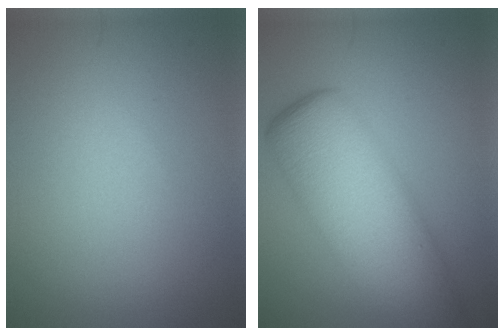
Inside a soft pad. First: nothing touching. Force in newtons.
{"total": 7.9, "press": 7.9, "slide": 0.3}